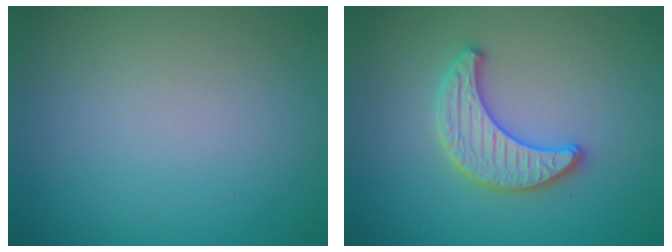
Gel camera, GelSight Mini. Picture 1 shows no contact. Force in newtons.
{"total": 2.7, "press": 2.7, "slide": 0.1}